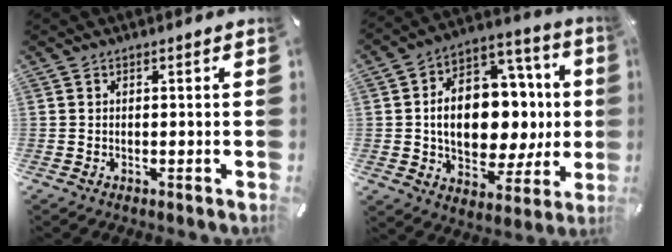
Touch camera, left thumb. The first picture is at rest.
{"total": 17.8, "force": [-0.5, 12.9, 12.2], "torque": [-0.205, -0.011, 0.000]}